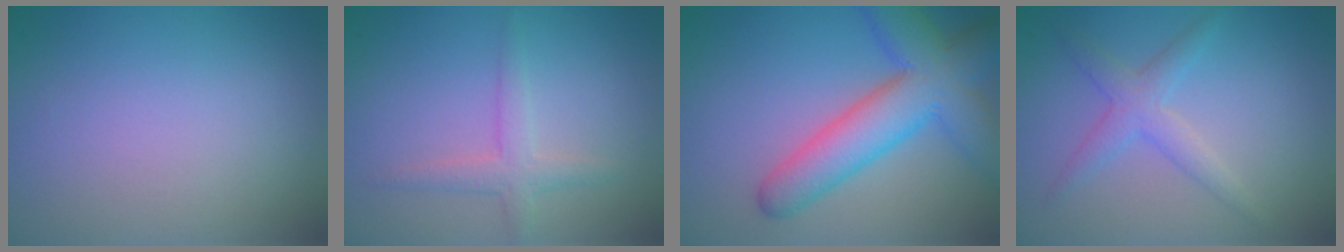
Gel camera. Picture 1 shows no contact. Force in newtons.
{"total": 2.2, "press": 2.2, "slide": 0.1}
{"total": 8.1, "press": 8.1, "slide": 0.3}
{"total": 2.5, "press": 2.5, "slide": 0.1}